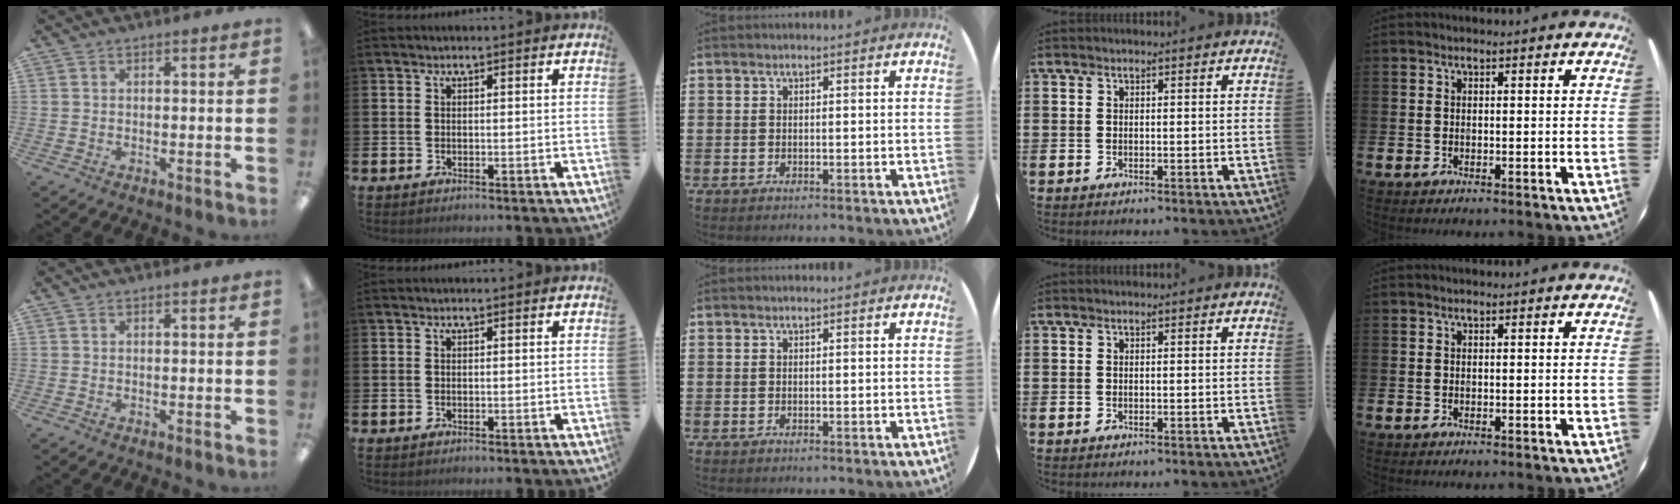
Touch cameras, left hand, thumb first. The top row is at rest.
{}